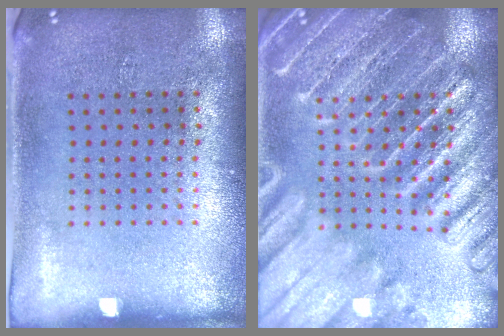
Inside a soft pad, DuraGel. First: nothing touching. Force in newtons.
{"total": 4.4, "press": 4.4, "slide": 0.5}